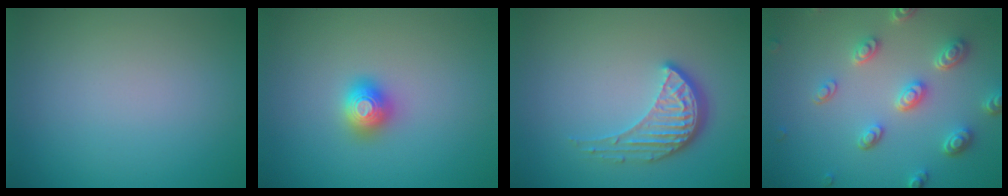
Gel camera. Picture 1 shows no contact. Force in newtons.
{"total": 1.6, "press": 1.6, "slide": 0.2}
{"total": 4.0, "press": 3.0, "slide": 2.7}
{"total": 4.6, "press": 3.7, "slide": 2.7}